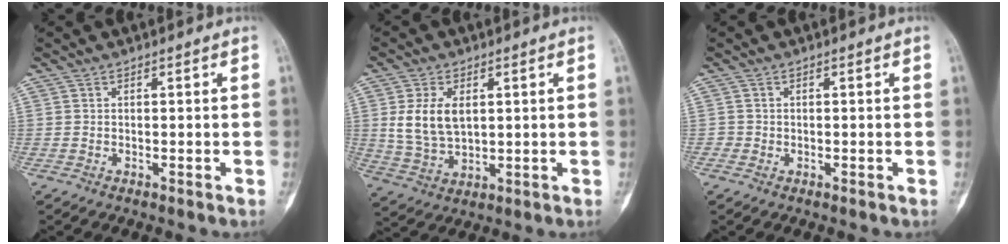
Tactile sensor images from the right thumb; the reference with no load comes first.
{"total": 9.2, "force": [1.9, 5.7, 7.0], "torque": [-0.130, -0.009, 0.048]}
{"total": 0.8, "force": [-0.2, 0.8, 0.0], "torque": [0.005, 0.005, -0.004]}